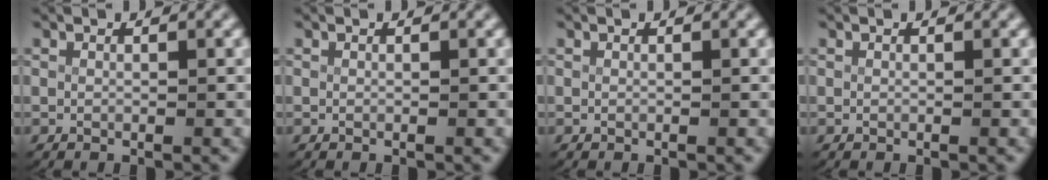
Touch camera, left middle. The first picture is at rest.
{"total": 0.0}
{"total": 0.0}
{"total": 0.0}